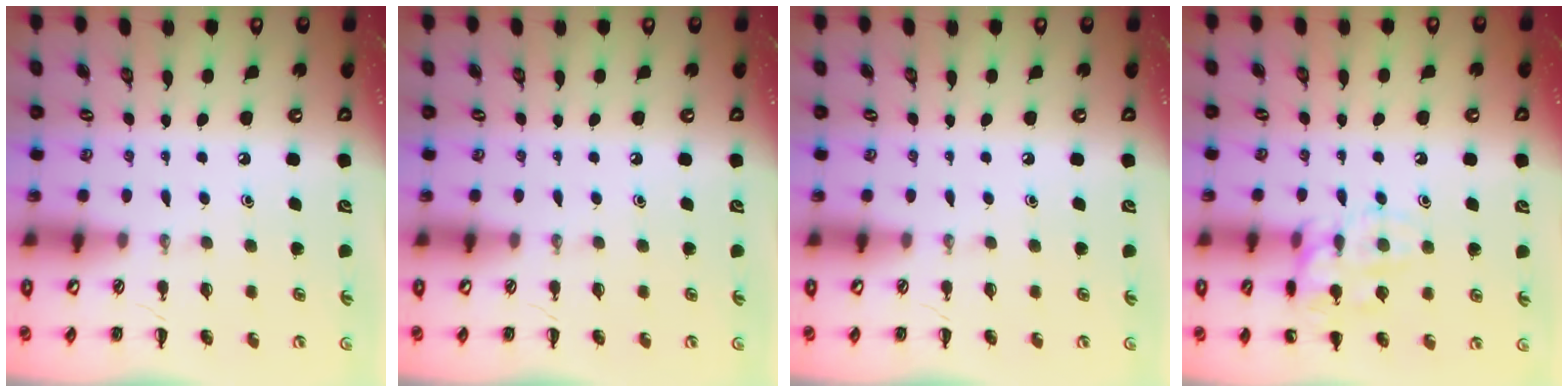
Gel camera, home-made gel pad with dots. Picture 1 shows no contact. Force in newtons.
{"total": 0.0}
{"total": 0.0}
{"total": 12.8, "press": 12.8, "slide": 0.6}